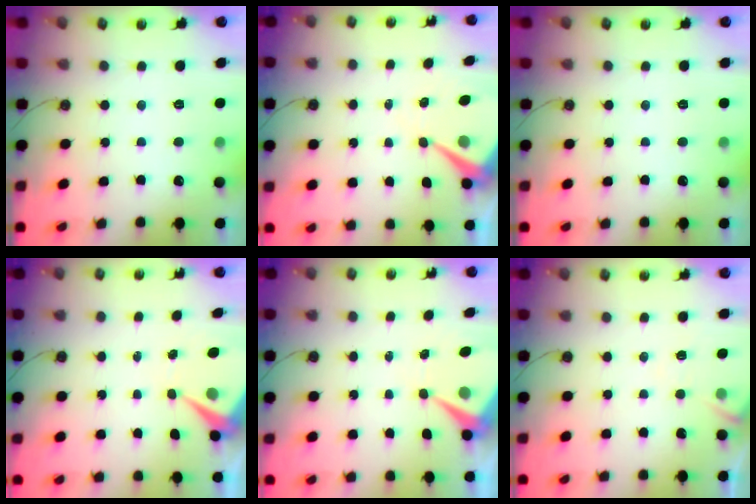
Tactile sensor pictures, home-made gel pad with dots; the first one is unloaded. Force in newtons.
{"total": 8.3, "press": 8.3, "slide": 0.6}
{"total": 0.0}
{"total": 6.9, "press": 6.9, "slide": 0.4}
{"total": 7.2, "press": 7.2, "slide": 0.6}
{"total": 7.0, "press": 6.9, "slide": 0.6}